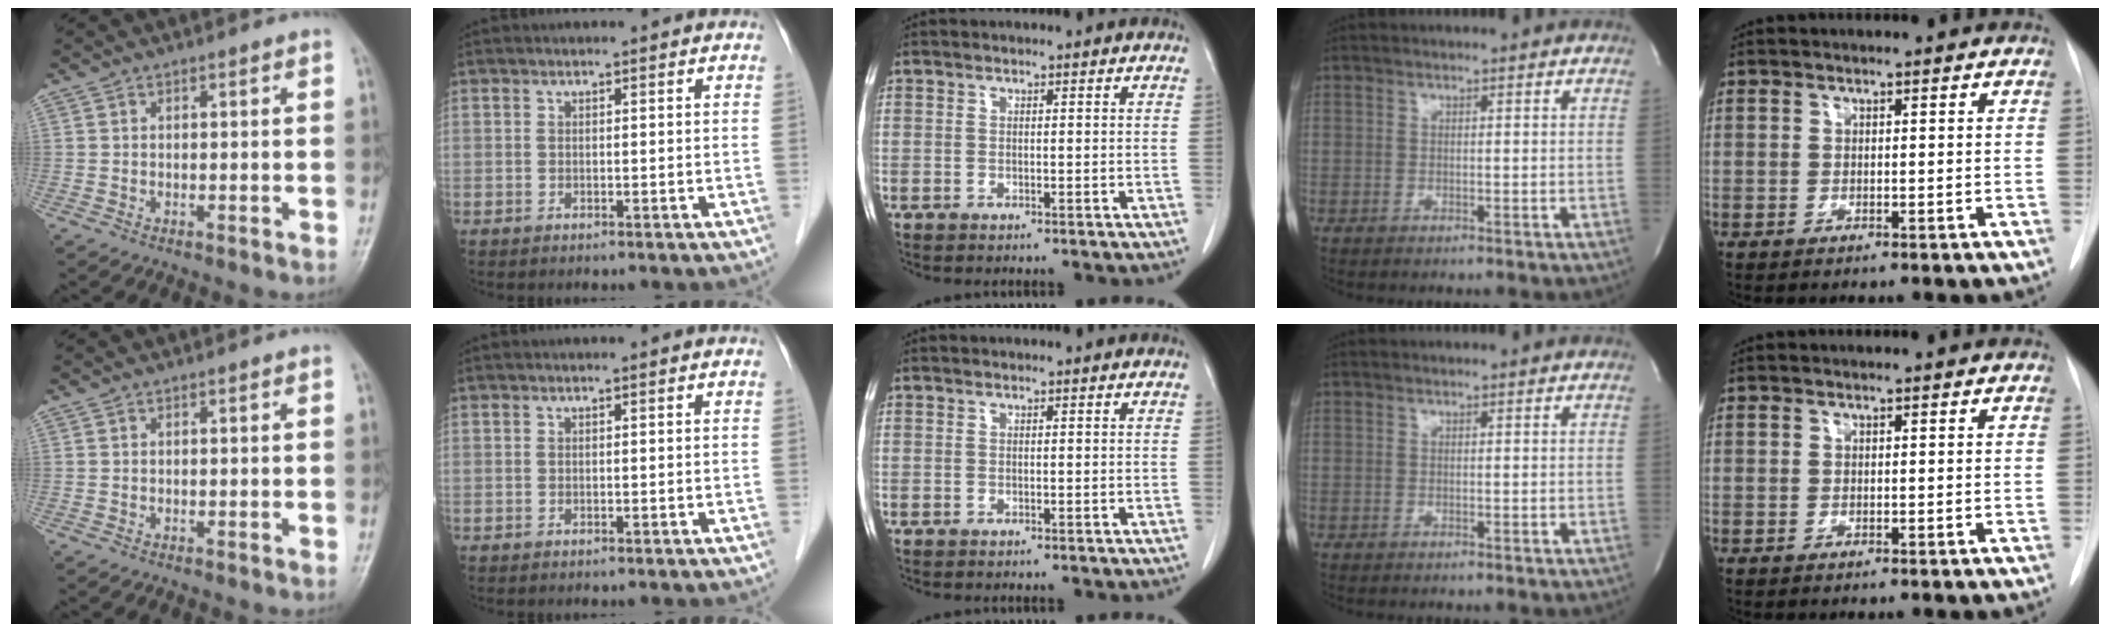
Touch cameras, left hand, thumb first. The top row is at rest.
{}